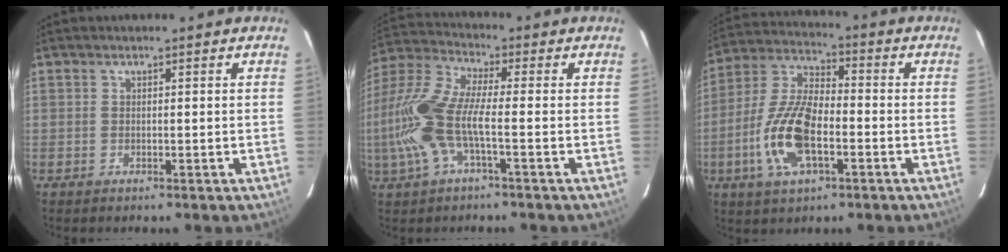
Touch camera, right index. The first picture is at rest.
{"total": 14.5, "force": [-3.2, 4.3, 13.5], "torque": [-0.287, -0.003, -0.066]}
{"total": 14.0, "force": [-4.3, 6.1, 11.9], "torque": [-0.257, 0.001, -0.084]}